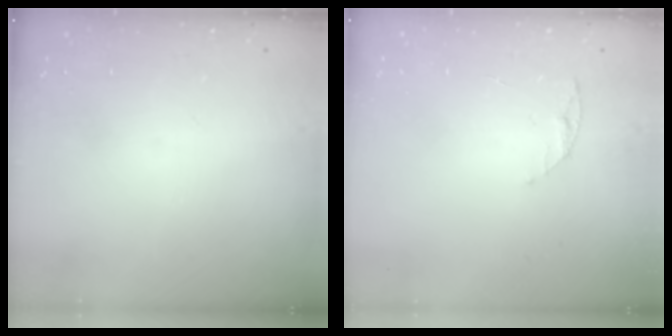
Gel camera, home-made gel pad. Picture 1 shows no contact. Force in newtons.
{"total": 4.5, "press": 4.4, "slide": 0.5}